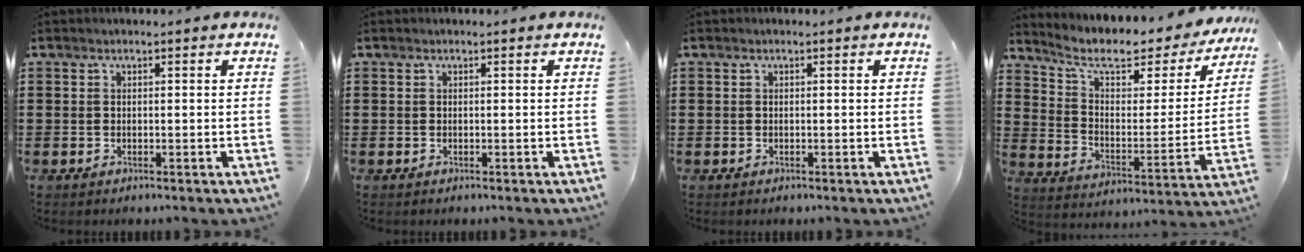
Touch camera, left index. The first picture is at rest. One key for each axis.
{"total": 0.0}
{"total": 0.0}
{"total": 7.6, "fx": 5.5, "fy": 2.8, "fz": 4.4, "tx": -0.096, "ty": -0.038, "tz": 0.090}